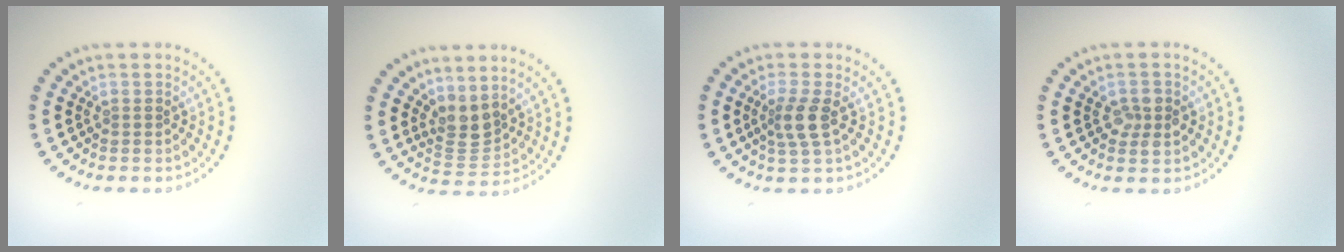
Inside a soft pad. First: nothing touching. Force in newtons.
{"total": 2.7, "press": 2.1, "slide": 1.7}
{"total": 2.5, "press": 1.9, "slide": 1.6}
{"total": 2.1, "press": 2.1, "slide": 0.2}